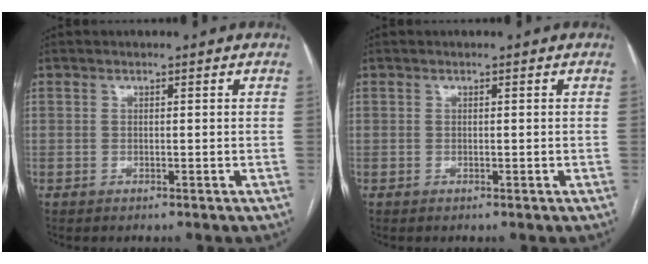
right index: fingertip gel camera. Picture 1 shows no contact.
{"total": 0.0}